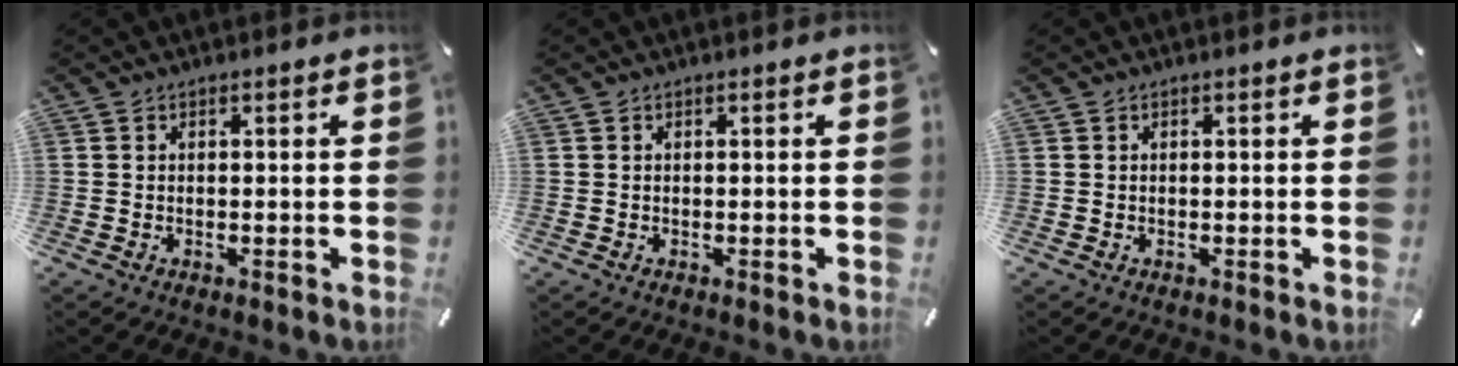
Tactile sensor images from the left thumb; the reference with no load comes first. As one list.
[{"total": 0.0}, {"total": 0.0}]